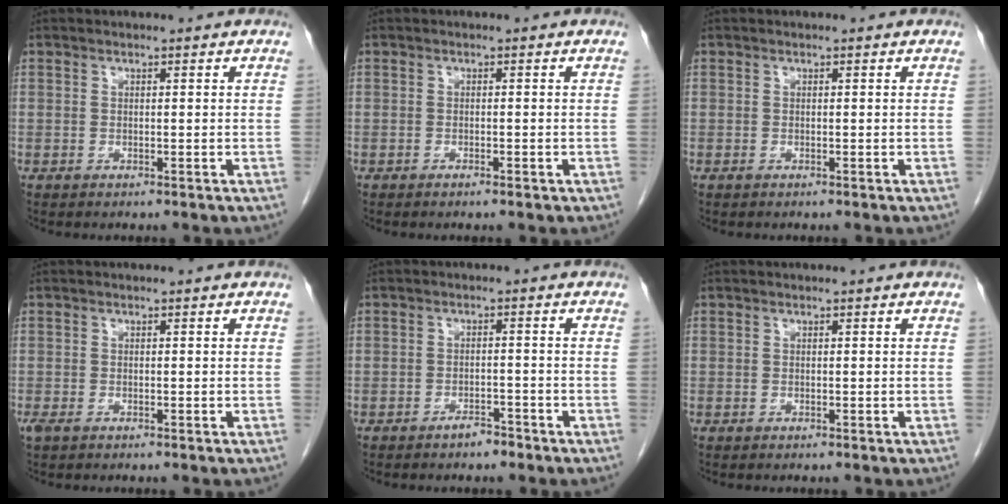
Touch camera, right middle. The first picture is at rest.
{"total": 0.9, "force": [-0.6, 0.2, 0.6], "torque": [-0.015, -0.001, -0.007]}
{"total": 0.0}
{"total": 1.7, "force": [-0.9, 0.8, 1.1], "torque": [-0.027, -0.004, -0.012]}
{"total": 2.1, "force": [-1.8, 0.7, 0.9], "torque": [-0.014, 0.003, -0.027]}
{"total": 0.0}